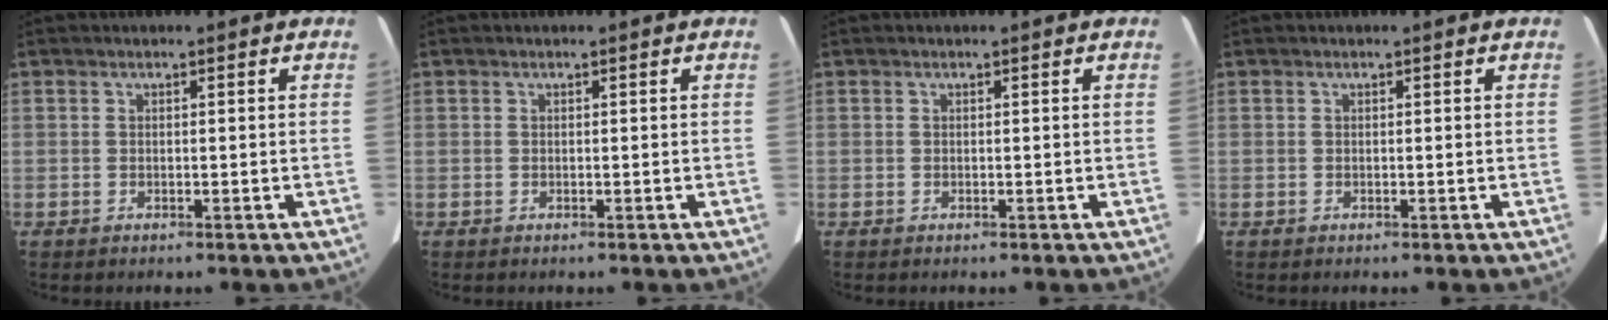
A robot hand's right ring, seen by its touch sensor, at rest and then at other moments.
{"total": 0.0}
{"total": 0.0}
{"total": 0.0}